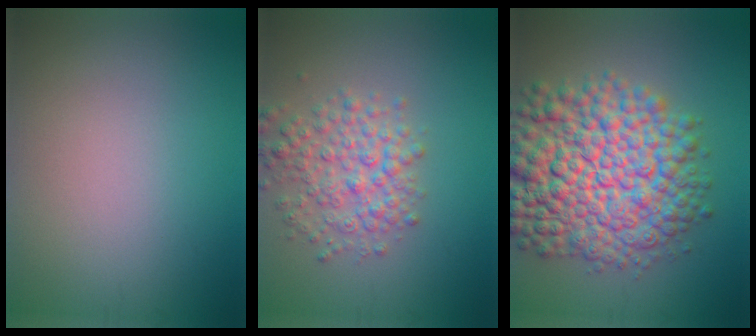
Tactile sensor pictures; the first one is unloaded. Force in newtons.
{"total": 4.0, "press": 4.0, "slide": 0.2}
{"total": 12.4, "press": 12.4, "slide": 0.3}